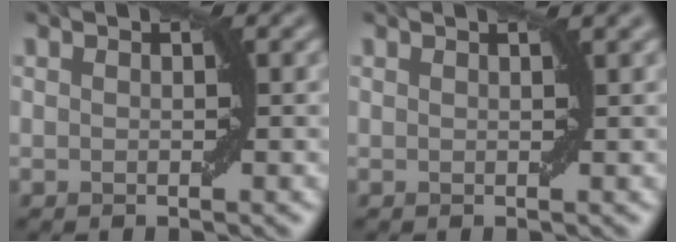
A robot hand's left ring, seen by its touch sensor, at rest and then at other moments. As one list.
[{"total": 1.2, "force": [0.8, 0.1, 0.9], "torque": [-0.011, 0.006, 0.013]}]